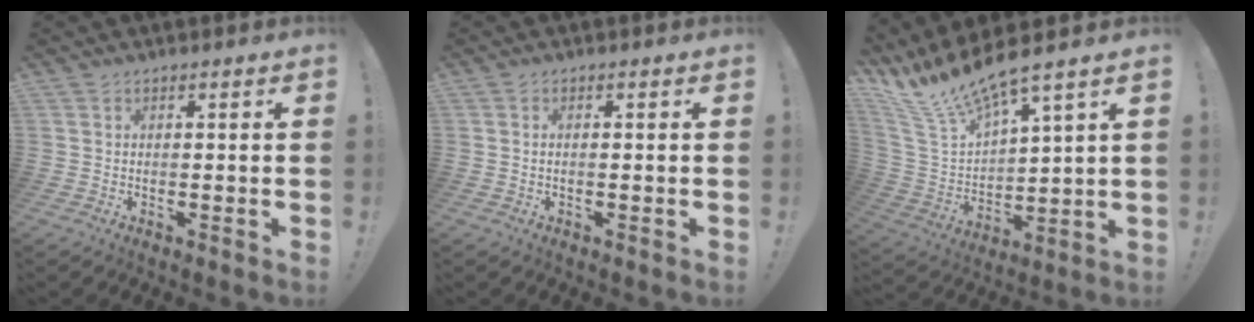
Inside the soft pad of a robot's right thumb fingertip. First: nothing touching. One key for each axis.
{"total": 0.9, "fx": -0.3, "fy": 0.0, "fz": 0.8, "tx": -0.016, "ty": 0.000, "tz": -0.004}
{"total": 15.4, "fx": 13.1, "fy": 2.8, "fz": 7.6, "tx": -0.157, "ty": -0.098, "tz": 0.232}